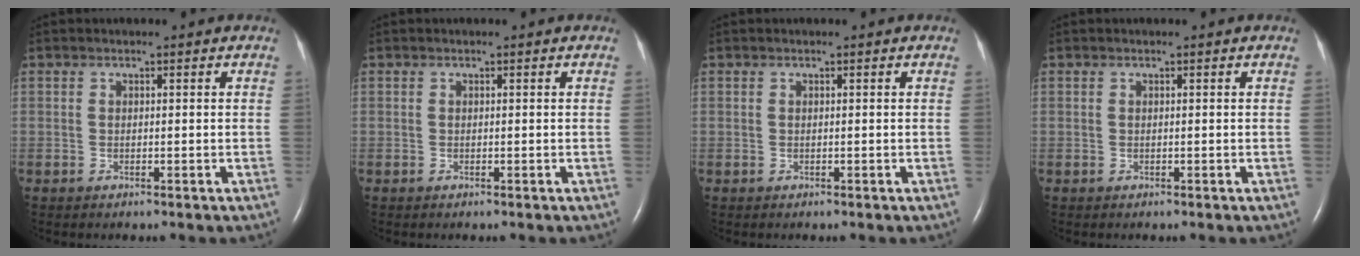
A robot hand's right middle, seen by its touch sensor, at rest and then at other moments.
{"total": 0.0}
{"total": 0.0}
{"total": 0.0}